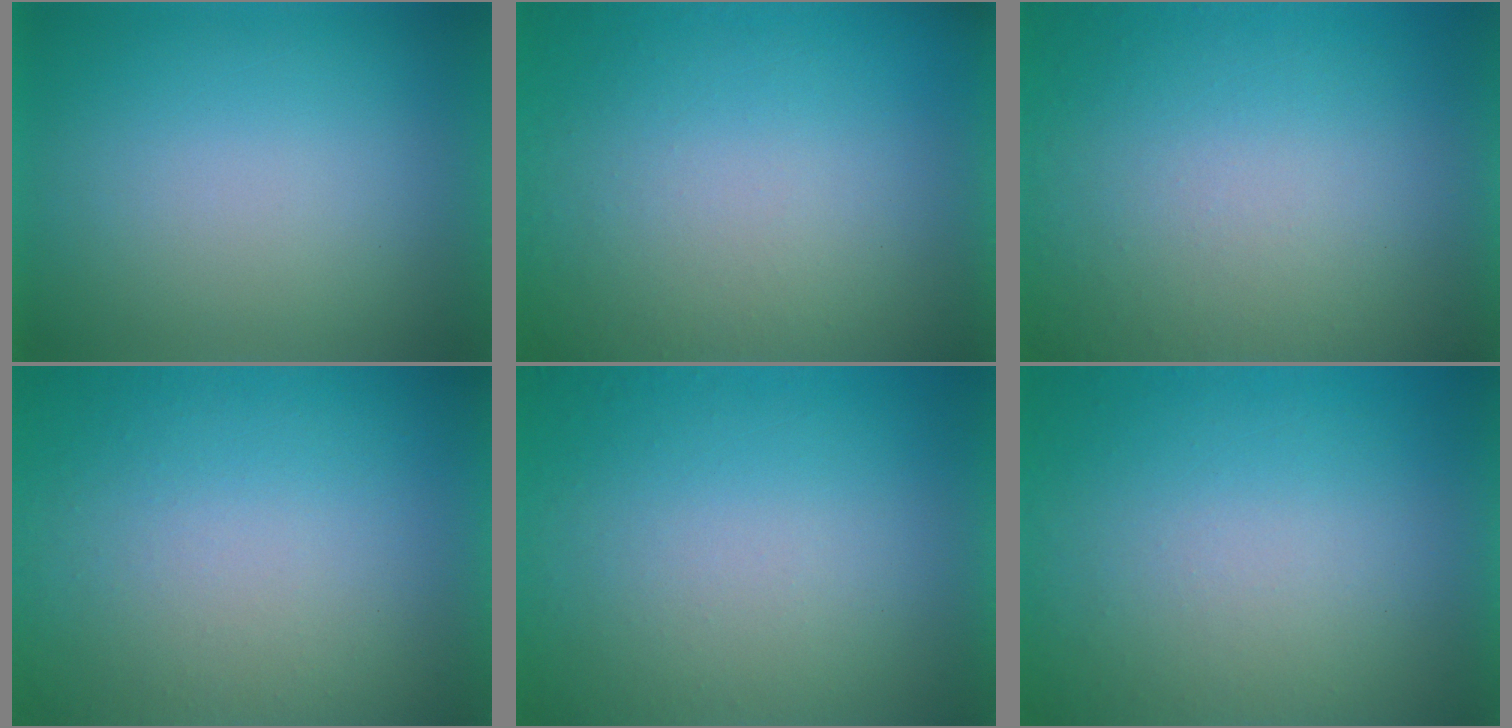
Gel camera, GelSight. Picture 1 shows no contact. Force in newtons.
{"total": 5.1}
{"total": 8.4}
{"total": 9.5}
{"total": 4.7}
{"total": 8.3}